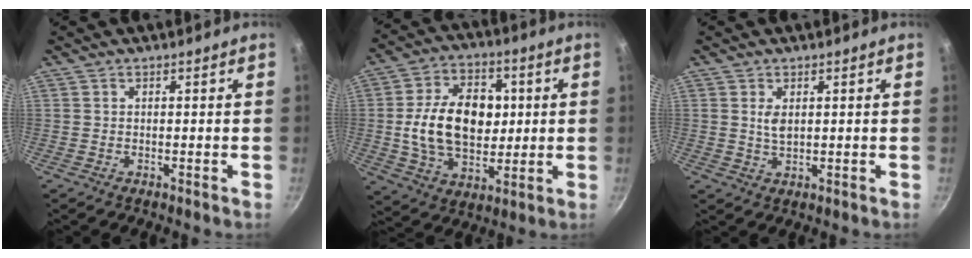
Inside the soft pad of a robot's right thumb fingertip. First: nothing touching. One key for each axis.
{"total": 17.9, "fx": 1.4, "fy": 12.4, "fz": 12.9, "tx": -0.185, "ty": 0.008, "tz": 0.021}
{"total": 2.8, "fx": 0.7, "fy": 1.6, "fz": 2.2, "tx": -0.038, "ty": -0.005, "tz": 0.015}